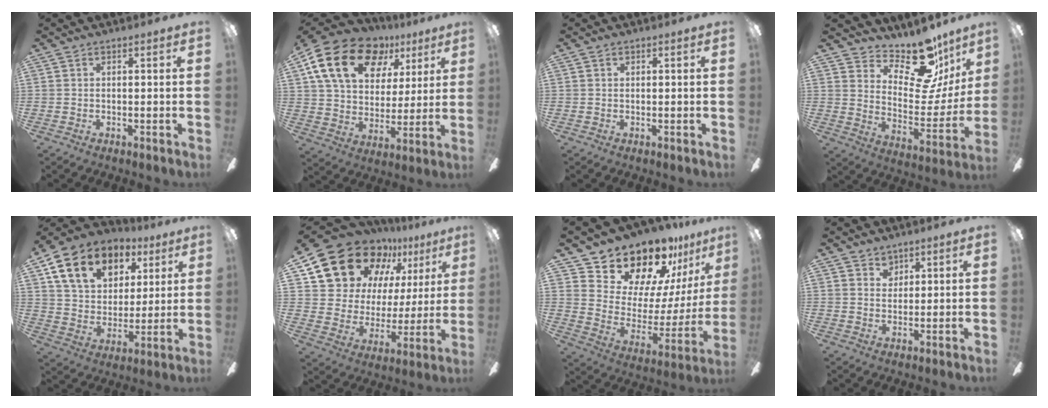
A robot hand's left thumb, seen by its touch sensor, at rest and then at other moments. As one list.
[{"total": 20.5, "force": [10.8, 13.4, 11.2], "torque": [-0.197, -0.037, 0.198]}, {"total": 0.0}, {"total": 16.7, "force": [13.3, 6.7, 7.5], "torque": [-0.111, -0.108, 0.228]}, {"total": 16.0, "force": [9.0, 11.0, 7.3], "torque": [-0.133, -0.030, 0.169]}, {"total": 18.8, "force": [12.9, 11.6, 7.2], "torque": [-0.137, -0.090, 0.247]}, {"total": 19.0, "force": [17.0, 7.3, 4.3], "torque": [-0.085, -0.144, 0.310]}, {"total": 3.3, "force": [2.4, 2.3, 0.2], "torque": [0.004, -0.008, 0.044]}]